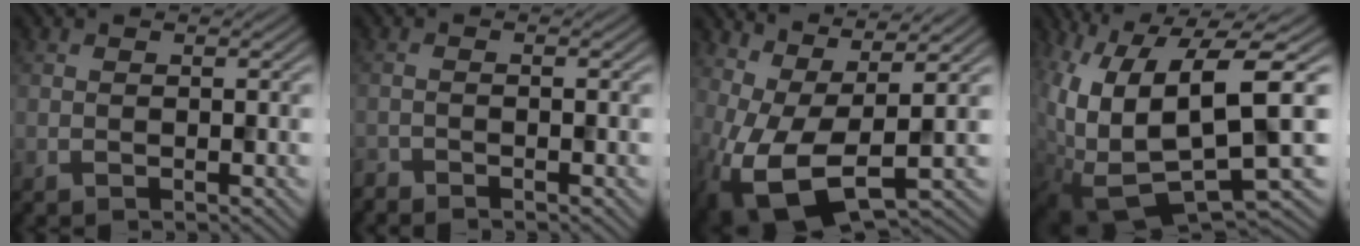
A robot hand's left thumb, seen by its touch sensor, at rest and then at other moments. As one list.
[{"total": 1.2, "force": [-1.2, 0.0, 0.2], "torque": [-0.002, -0.004, -0.028]}, {"total": 9.9, "force": [0.3, 4.6, 8.8], "torque": [-0.196, -0.005, 0.005]}, {"total": 13.9, "force": [1.8, 5.5, 12.6], "torque": [-0.262, -0.017, 0.048]}]